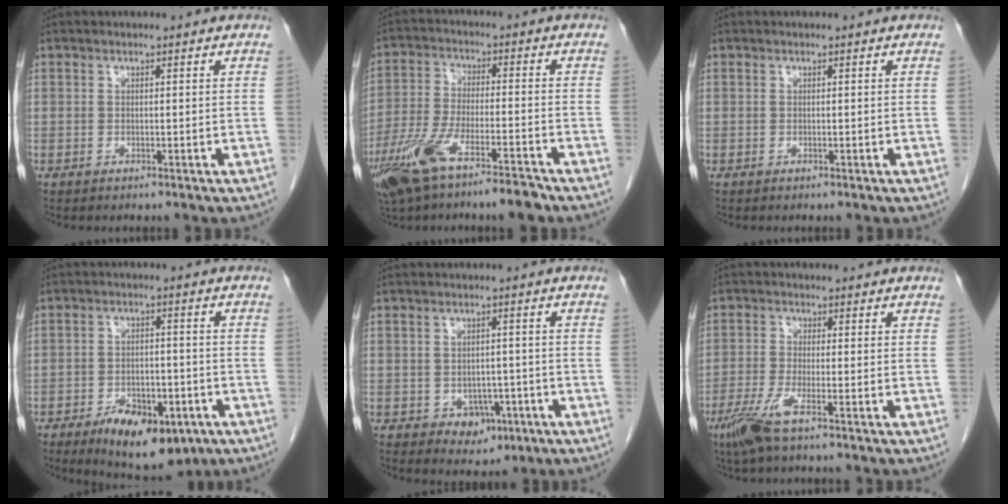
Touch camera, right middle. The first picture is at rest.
{"total": 12.0, "force": [-8.1, 2.0, 8.6], "torque": [-0.169, -0.015, -0.144]}
{"total": 0.0}
{"total": 11.1, "force": [-6.3, 5.2, 7.5], "torque": [-0.109, -0.007, -0.091]}
{"total": 4.4, "force": [-1.8, 3.2, 2.4], "torque": [-0.025, 0.004, -0.014]}
{"total": 5.0, "force": [-3.1, 0.2, 4.0], "torque": [-0.088, -0.013, -0.066]}